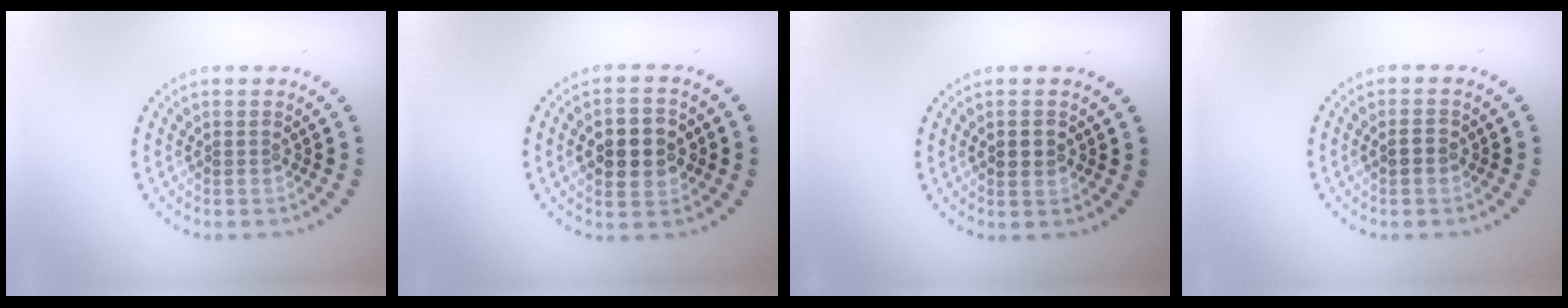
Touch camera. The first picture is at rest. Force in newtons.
{"total": 4.5, "press": 4.5, "slide": 0.2}
{"total": 2.2, "press": 2.2, "slide": 0.2}
{"total": 0.9, "press": 0.9, "slide": 0.2}